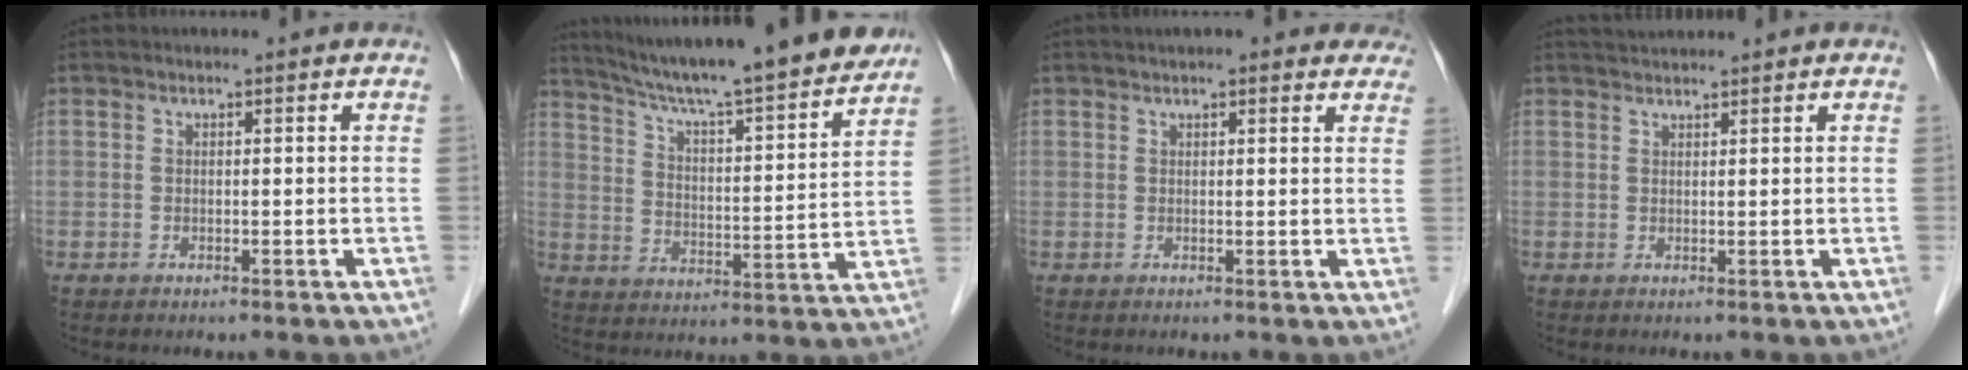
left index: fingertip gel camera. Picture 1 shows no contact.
{"total": 21.5, "force": [19.2, 0.6, 9.7], "torque": [-0.155, -0.015, 0.275]}
{"total": 8.4, "force": [7.0, 1.9, 4.3], "torque": [-0.040, 0.016, 0.074]}
{"total": 1.9, "force": [1.9, -0.2, 0.2], "torque": [-0.003, 0.018, 0.038]}